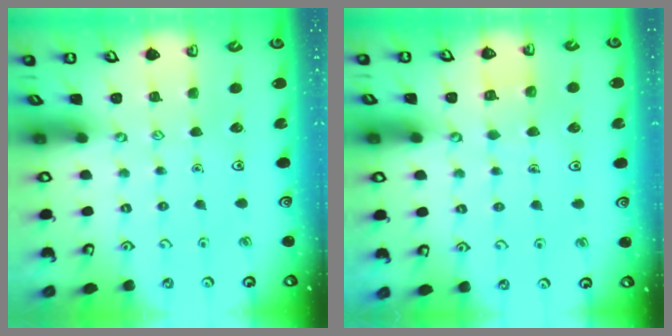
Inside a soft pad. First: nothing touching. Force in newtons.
{"total": 4.0, "press": 4.0, "slide": 0.2}